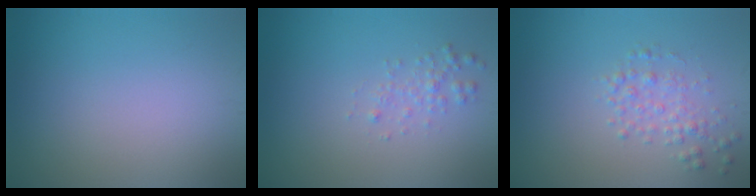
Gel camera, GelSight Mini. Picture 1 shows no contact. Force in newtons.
{"total": 1.3, "press": 1.3, "slide": 0.0}
{"total": 2.0, "press": 2.0, "slide": 0.1}